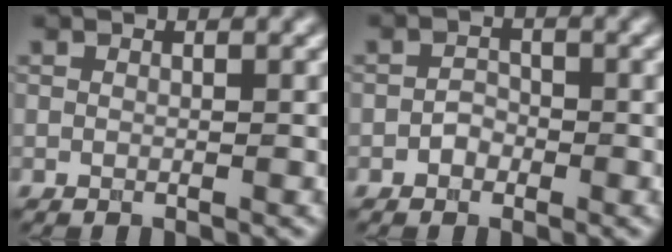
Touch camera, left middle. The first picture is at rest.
{"total": 1.4, "force": [-0.6, 1.1, 0.6], "torque": [-0.008, 0.002, -0.012]}